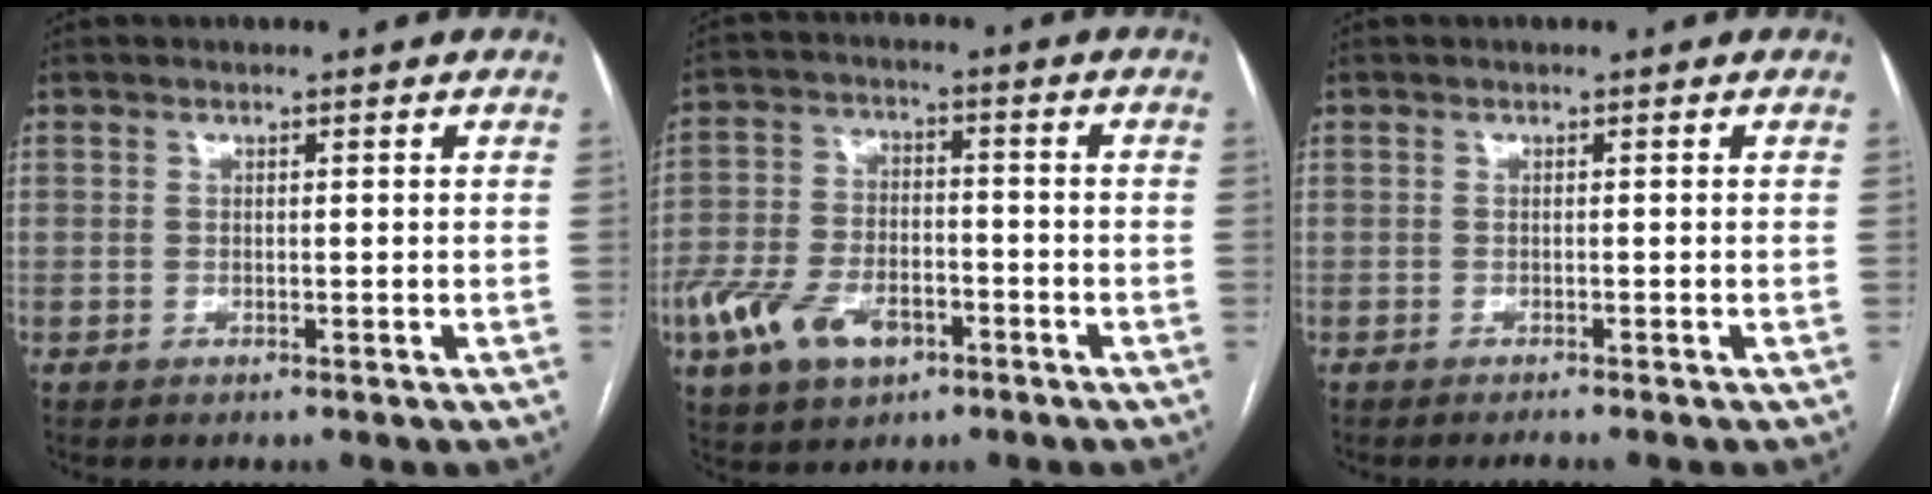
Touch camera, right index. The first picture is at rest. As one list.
[{"total": 11.5, "force": [-5.5, 6.6, 7.7], "torque": [-0.159, 0.006, -0.095]}, {"total": 1.7, "force": [-1.5, -0.4, 0.7], "torque": [-0.004, 0.001, -0.021]}]